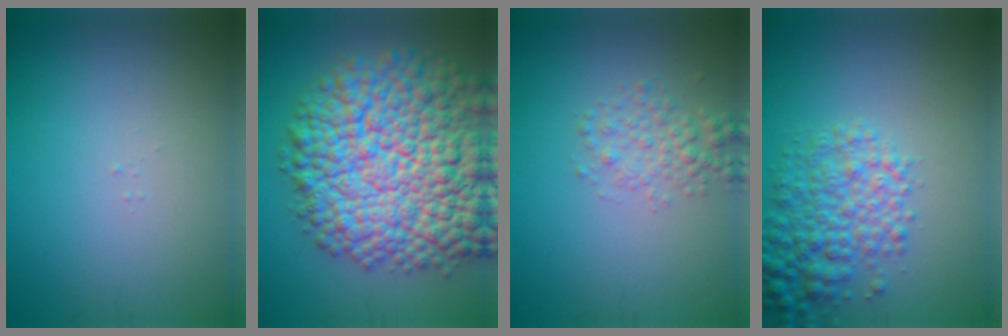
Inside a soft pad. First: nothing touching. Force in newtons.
{"total": 16.9, "press": 16.9, "slide": 0.7}
{"total": 2.3, "press": 2.3, "slide": 0.1}
{"total": 5.3, "press": 5.3, "slide": 0.2}